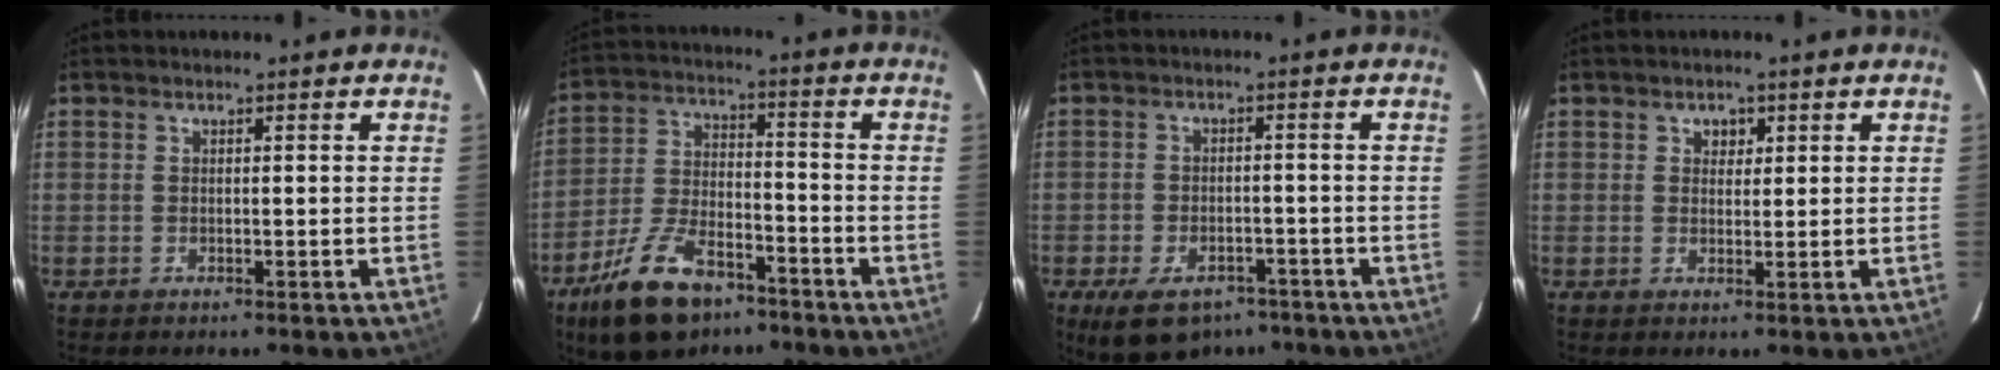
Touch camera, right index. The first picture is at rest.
{"total": 15.5, "force": [-10.3, 7.3, 9.1], "torque": [-0.195, -0.008, -0.180]}
{"total": 11.4, "force": [-7.7, 6.5, 5.5], "torque": [-0.126, -0.005, -0.110]}
{"total": 2.0, "force": [0.8, 1.8, 0.5], "torque": [-0.005, 0.008, 0.013]}